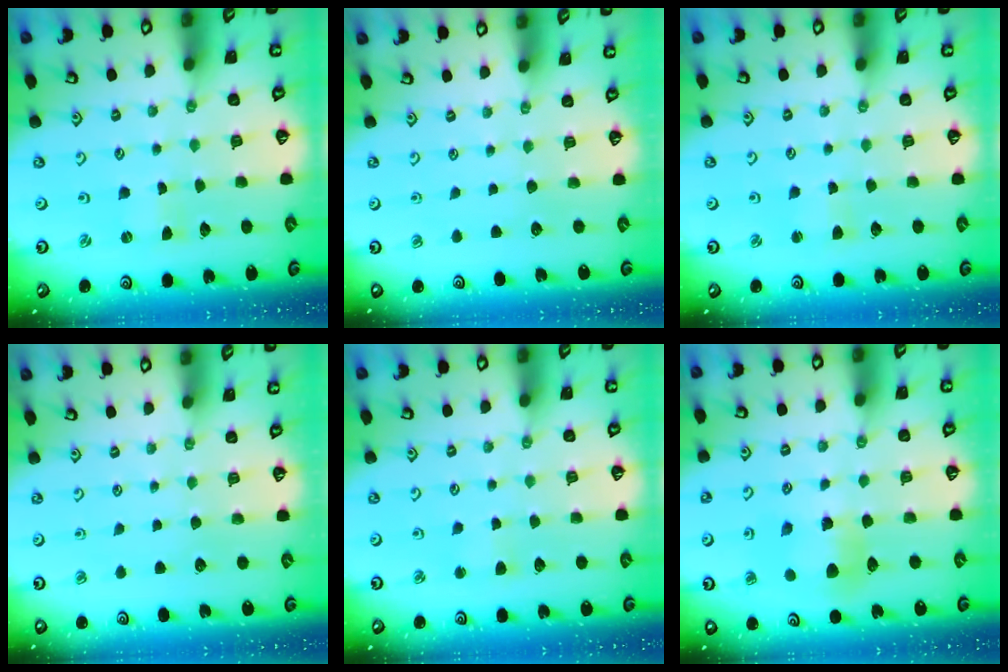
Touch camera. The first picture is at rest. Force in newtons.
{"total": 0.0}
{"total": 2.5, "press": 2.5, "slide": 0.2}
{"total": 0.0}
{"total": 2.9, "press": 2.9, "slide": 0.4}
{"total": 7.4, "press": 7.4, "slide": 0.8}